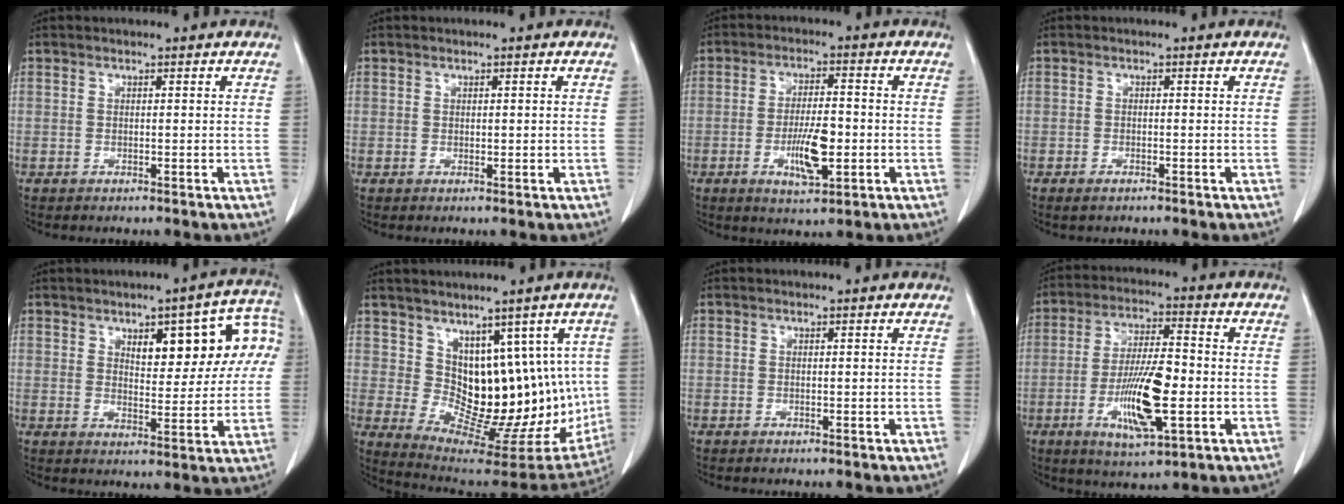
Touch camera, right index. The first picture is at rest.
{"total": 0.6, "force": [0.2, 0.4, 0.4], "torque": [-0.004, -0.002, 0.002]}
{"total": 7.6, "force": [-1.9, 2.1, 7.0], "torque": [-0.129, -0.004, -0.030]}
{"total": 1.1, "force": [-0.8, 0.4, 0.7], "torque": [-0.015, -0.001, -0.011]}
{"total": 12.0, "force": [3.9, 4.6, 10.4], "torque": [-0.123, 0.032, 0.054]}
{"total": 15.3, "force": [3.1, 9.4, 11.7], "torque": [-0.138, 0.004, 0.077]}
{"total": 0.0}
{"total": 12.3, "force": [-2.9, 2.7, 11.7], "torque": [-0.222, -0.007, -0.048]}